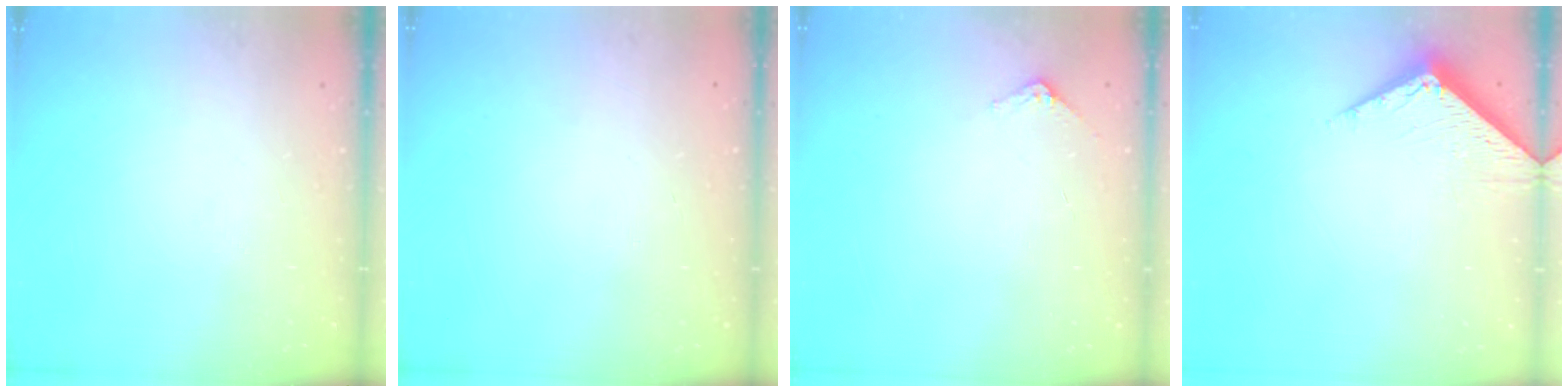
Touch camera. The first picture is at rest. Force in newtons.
{"total": 0.0}
{"total": 2.9, "press": 2.9, "slide": 0.2}
{"total": 4.7, "press": 4.7, "slide": 0.3}